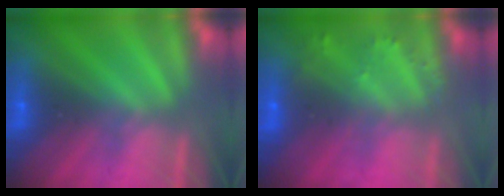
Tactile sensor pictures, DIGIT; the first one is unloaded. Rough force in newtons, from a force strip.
{"total": 2.3}